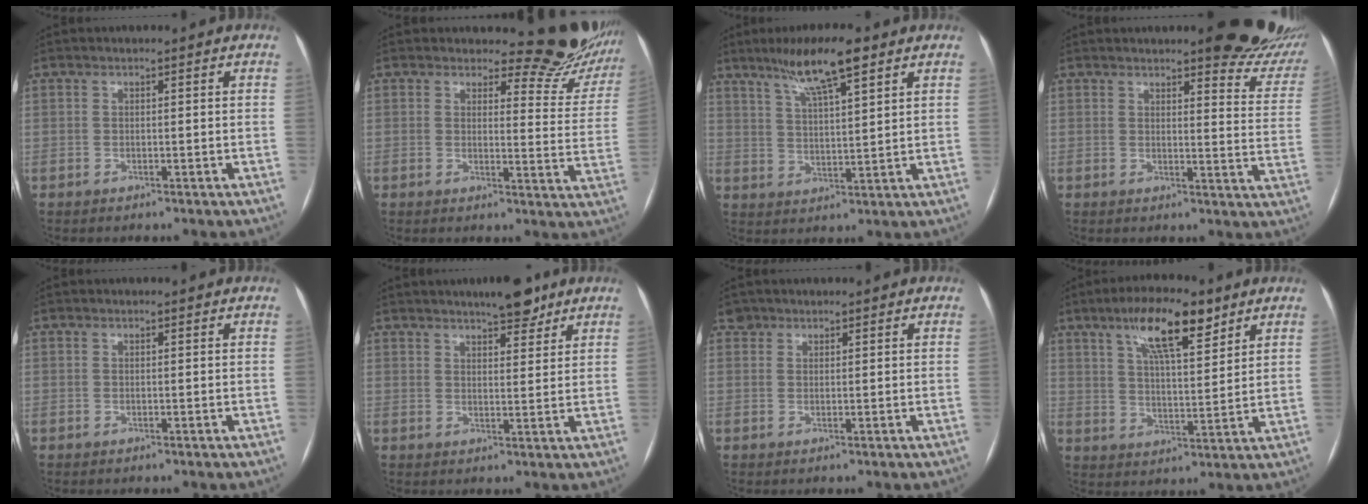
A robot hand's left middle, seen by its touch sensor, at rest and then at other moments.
{"total": 11.9, "force": [11.4, 3.1, 1.7], "torque": [0.009, -0.075, 0.104]}
{"total": 9.4, "force": [6.3, 1.0, 6.9], "torque": [-0.123, 0.009, 0.109]}
{"total": 14.9, "force": [12.9, 2.9, 6.9], "torque": [-0.055, -0.056, 0.128]}
{"total": 1.0, "force": [0.9, 0.3, 0.2], "torque": [-0.014, 0.007, 0.010]}
{"total": 6.3, "force": [4.9, 1.7, 3.5], "torque": [-0.049, 0.006, 0.073]}
{"total": 2.2, "force": [1.7, 1.4, -0.4], "torque": [0.013, 0.011, 0.022]}
{"total": 11.6, "force": [7.2, 2.9, 8.7], "torque": [-0.153, 0.012, 0.123]}